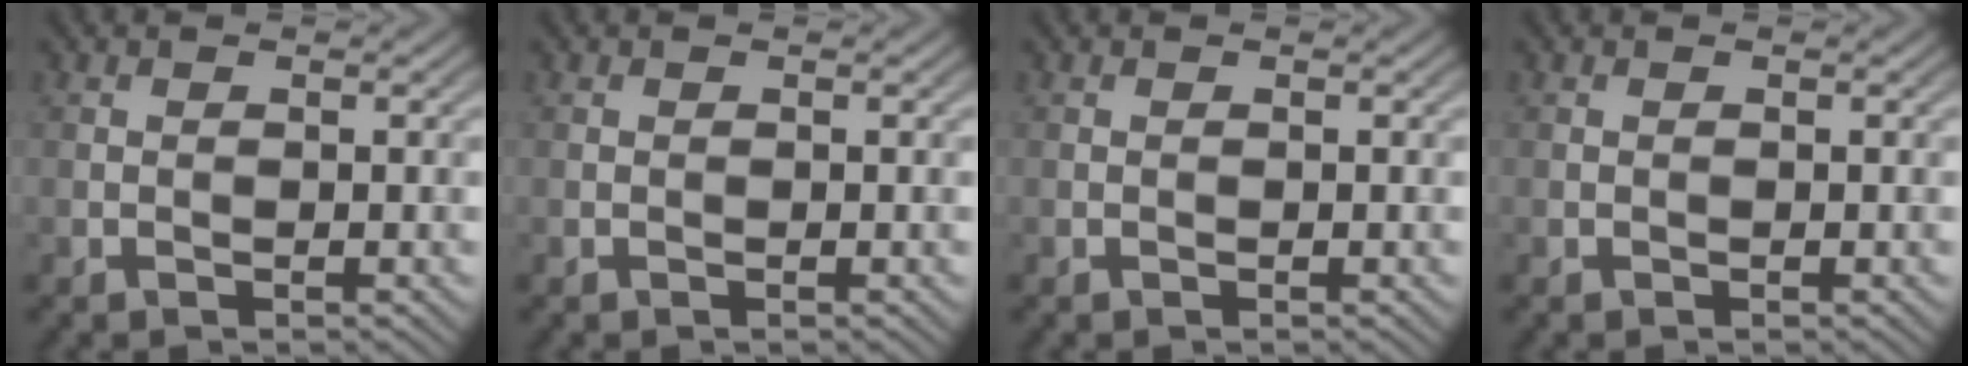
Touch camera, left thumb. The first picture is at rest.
{"total": 0.0}
{"total": 0.0}
{"total": 0.0}